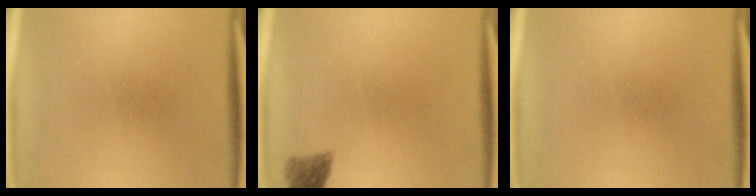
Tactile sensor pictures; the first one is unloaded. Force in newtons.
{"total": 2.8}
{"total": 0.0}